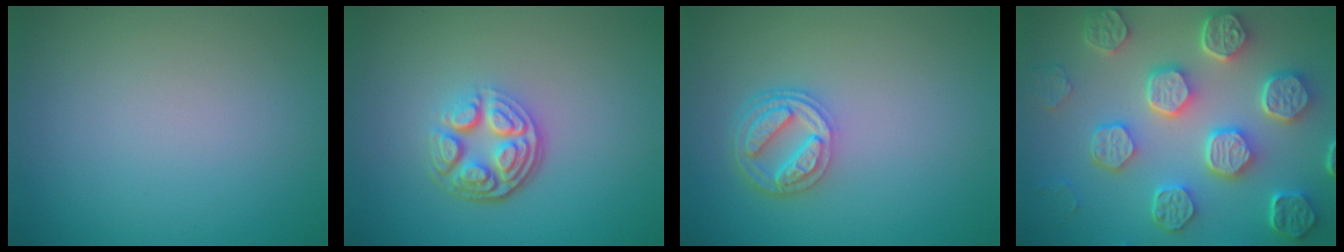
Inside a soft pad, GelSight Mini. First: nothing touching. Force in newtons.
{"total": 4.7, "press": 3.3, "slide": 3.3}
{"total": 4.2, "press": 3.2, "slide": 2.7}
{"total": 8.6, "press": 6.6, "slide": 5.5}